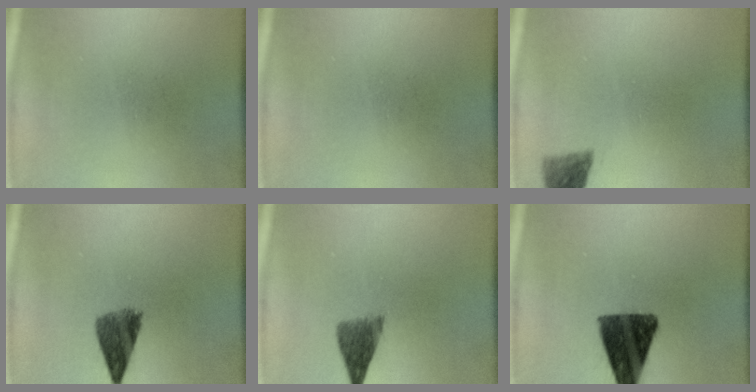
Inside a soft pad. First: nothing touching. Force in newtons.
{"total": 0.0}
{"total": 2.8}
{"total": 5.2}
{"total": 4.1}
{"total": 12.4}